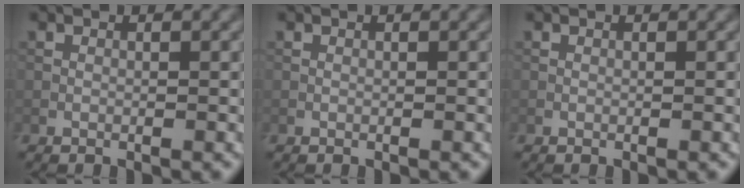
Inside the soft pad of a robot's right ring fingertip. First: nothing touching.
{"total": 0.0}
{"total": 0.0}